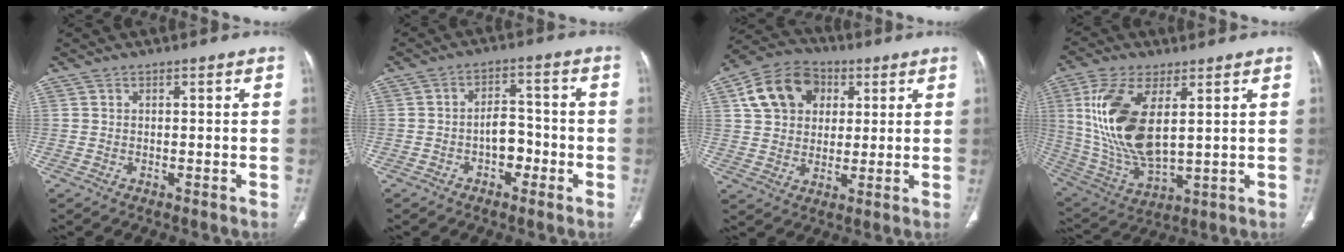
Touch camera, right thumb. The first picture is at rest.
{"total": 5.5, "force": [-2.1, 3.8, 3.4], "torque": [-0.030, 0.029, -0.039]}
{"total": 13.4, "force": [4.2, 10.4, 7.3], "torque": [-0.110, 0.004, 0.067]}
{"total": 18.0, "force": [3.9, 8.4, 15.4], "torque": [-0.321, -0.021, 0.089]}